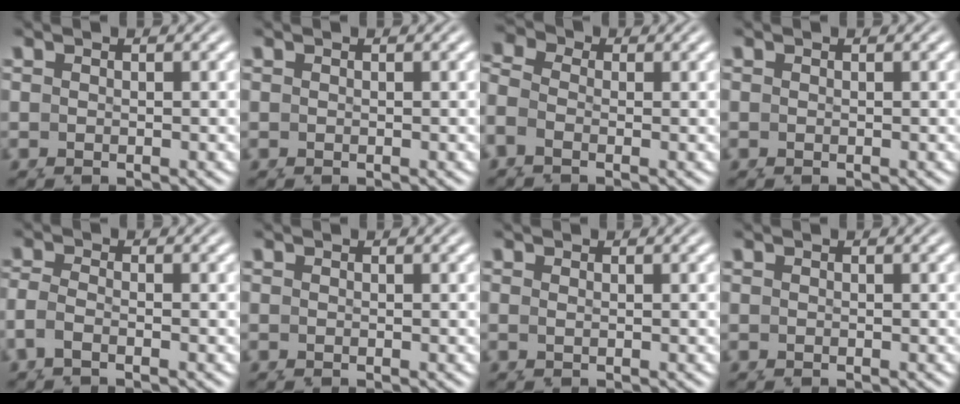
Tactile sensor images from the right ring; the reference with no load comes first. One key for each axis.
{"total": 0.0}
{"total": 4.7, "fx": 0.4, "fy": 4.0, "fz": 2.3, "tx": -0.060, "ty": -0.001, "tz": -0.007}
{"total": 0.0}
{"total": 2.3, "fx": -0.9, "fy": 1.4, "fz": 1.5, "tx": -0.048, "ty": -0.013, "tz": -0.010}
{"total": 0.0}
{"total": 0.7, "fx": 0.3, "fy": -0.6, "fz": 0.1, "tx": -0.008, "ty": -0.004, "tz": 0.007}
{"total": 0.0}